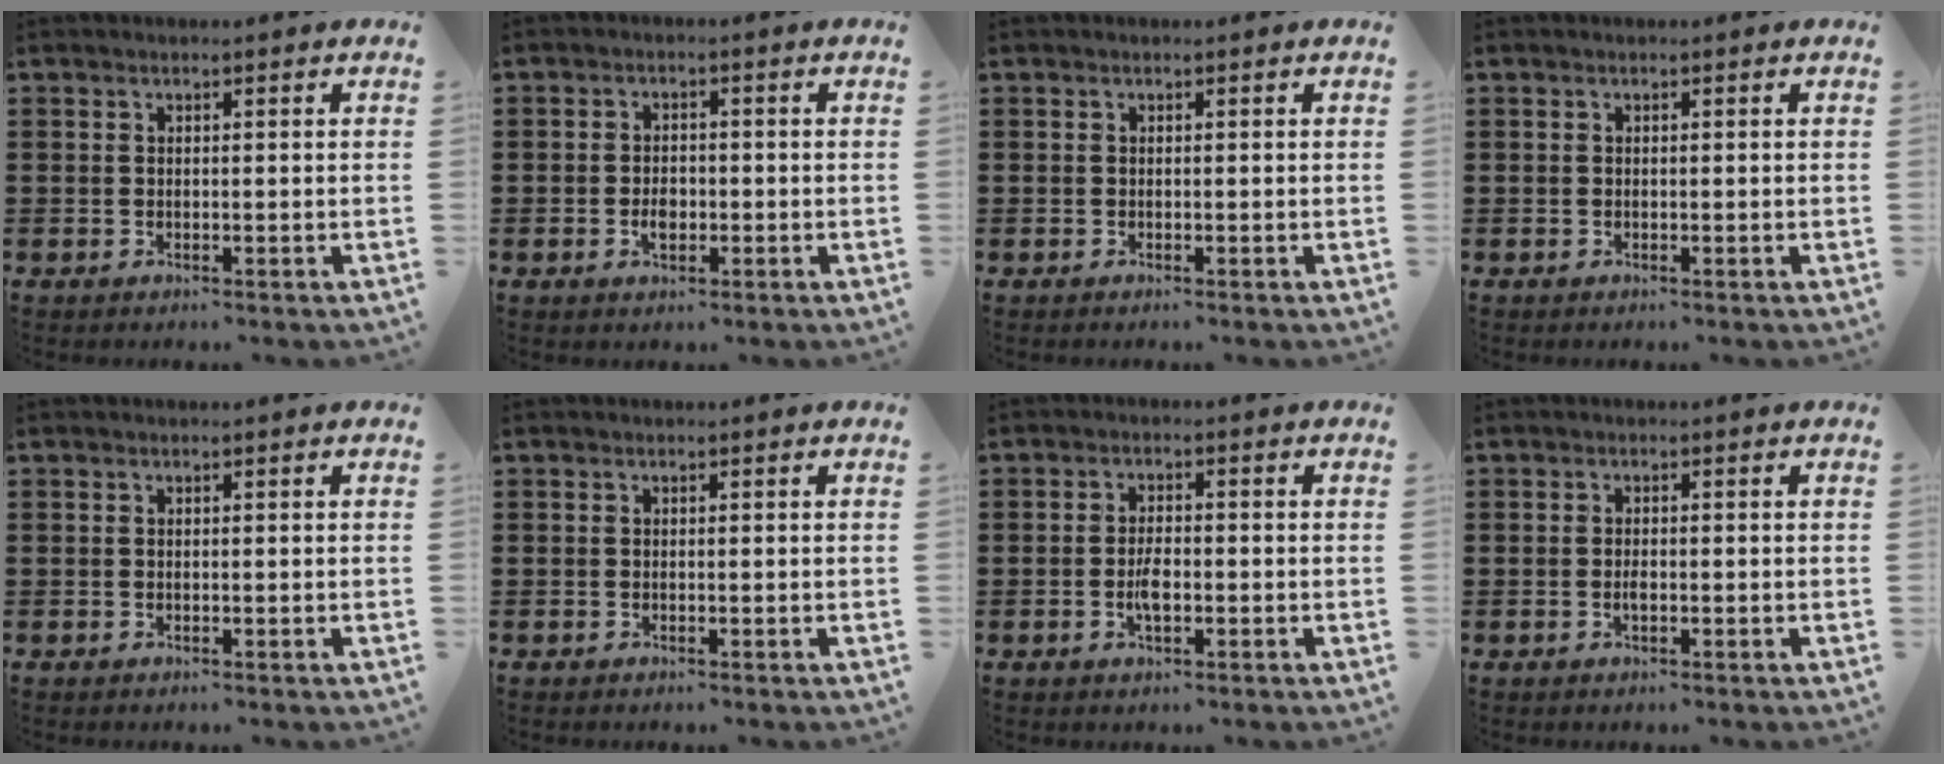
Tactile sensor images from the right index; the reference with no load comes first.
{"total": 2.6, "force": [-0.7, 1.6, 2.0], "torque": [-0.037, 0.003, -0.013]}
{"total": 0.0}
{"total": 0.0}
{"total": 0.0}
{"total": 0.0}
{"total": 3.2, "force": [-0.9, 1.2, 2.8], "torque": [-0.058, -0.001, -0.017]}
{"total": 1.3, "force": [-0.3, 0.5, 1.1], "torque": [-0.022, -0.003, -0.005]}